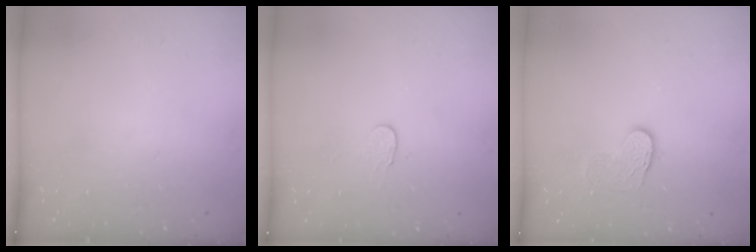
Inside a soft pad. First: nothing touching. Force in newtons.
{"total": 2.7, "press": 2.7, "slide": 0.2}
{"total": 7.6, "press": 7.6, "slide": 0.4}